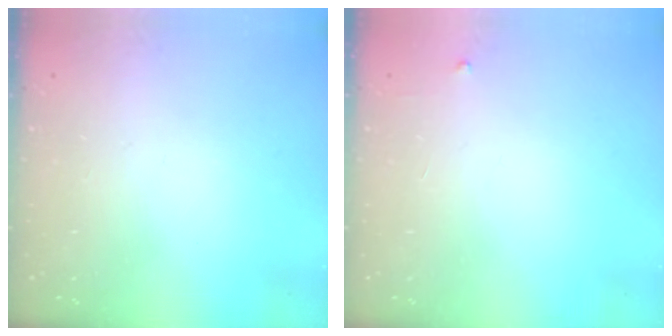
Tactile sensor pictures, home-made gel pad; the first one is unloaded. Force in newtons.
{"total": 2.6, "press": 2.6, "slide": 0.4}